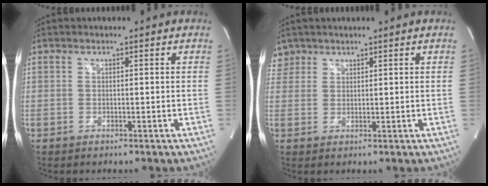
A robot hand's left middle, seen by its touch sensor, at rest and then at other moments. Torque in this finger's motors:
{"motor_torque": [0.21, -0.19, 0.01, -0.02]}